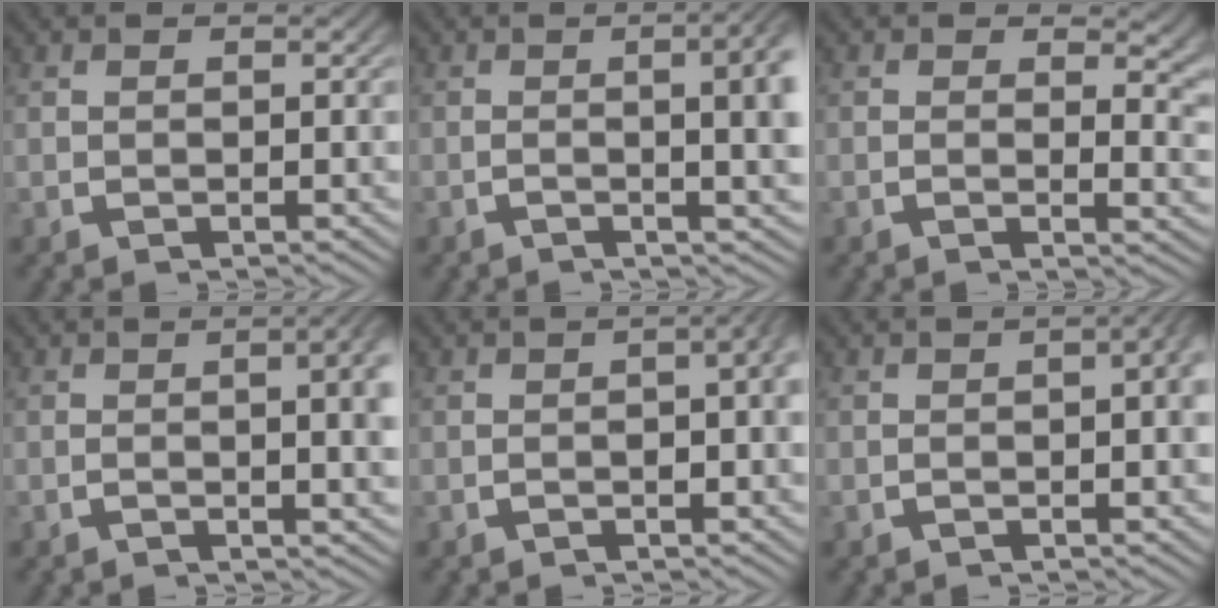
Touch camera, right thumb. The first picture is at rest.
{"total": 7.2, "force": [0.6, 2.7, 6.7], "torque": [-0.065, 0.020, -0.009]}
{"total": 2.6, "force": [1.4, 0.9, 2.0], "torque": [-0.014, -0.011, 0.012]}
{"total": 5.7, "force": [0.1, 2.0, 5.4], "torque": [-0.053, 0.014, -0.011]}
{"total": 4.7, "force": [-0.1, 2.3, 4.1], "torque": [-0.035, 0.019, -0.018]}
{"total": 4.3, "force": [0.0, 1.8, 3.9], "torque": [-0.038, 0.019, -0.016]}